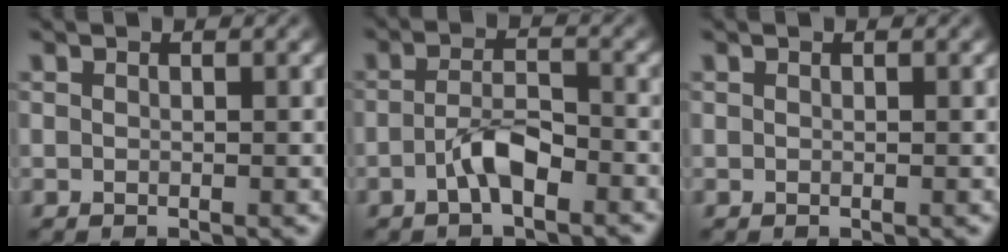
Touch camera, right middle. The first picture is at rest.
{"total": 3.2, "force": [-1.7, 1.2, 2.5], "torque": [-0.048, 0.008, -0.035]}
{"total": 0.0}